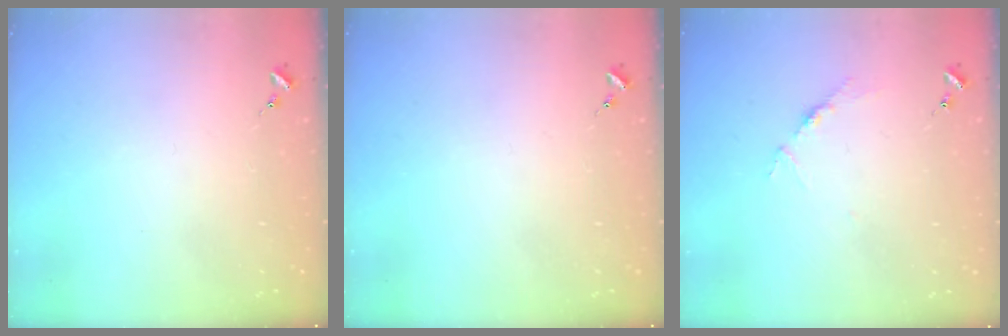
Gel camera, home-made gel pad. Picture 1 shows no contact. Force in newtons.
{"total": 0.0}
{"total": 3.5, "press": 3.5, "slide": 0.5}